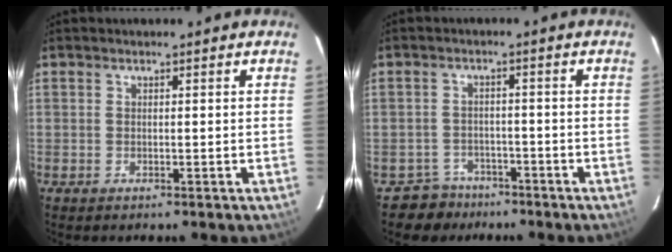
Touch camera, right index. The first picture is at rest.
{"total": 4.9, "force": [-3.4, 3.5, -0.7], "torque": [0.001, 0.027, -0.056]}